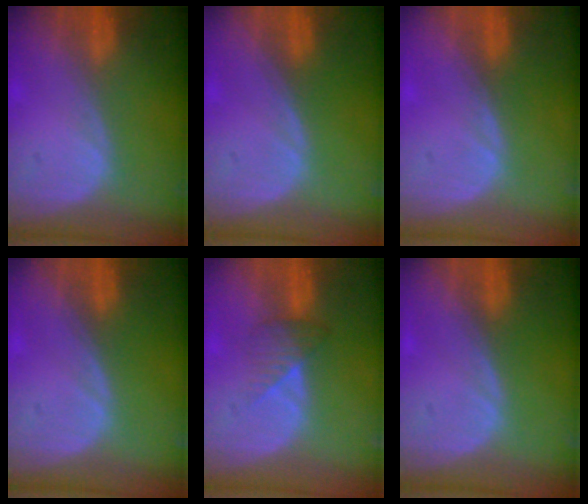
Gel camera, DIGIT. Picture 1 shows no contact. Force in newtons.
{"total": 0.0}
{"total": 0.6, "press": 0.4, "slide": 0.4}
{"total": 0.0}
{"total": 3.3, "press": 3.1, "slide": 1.0}
{"total": 0.0}